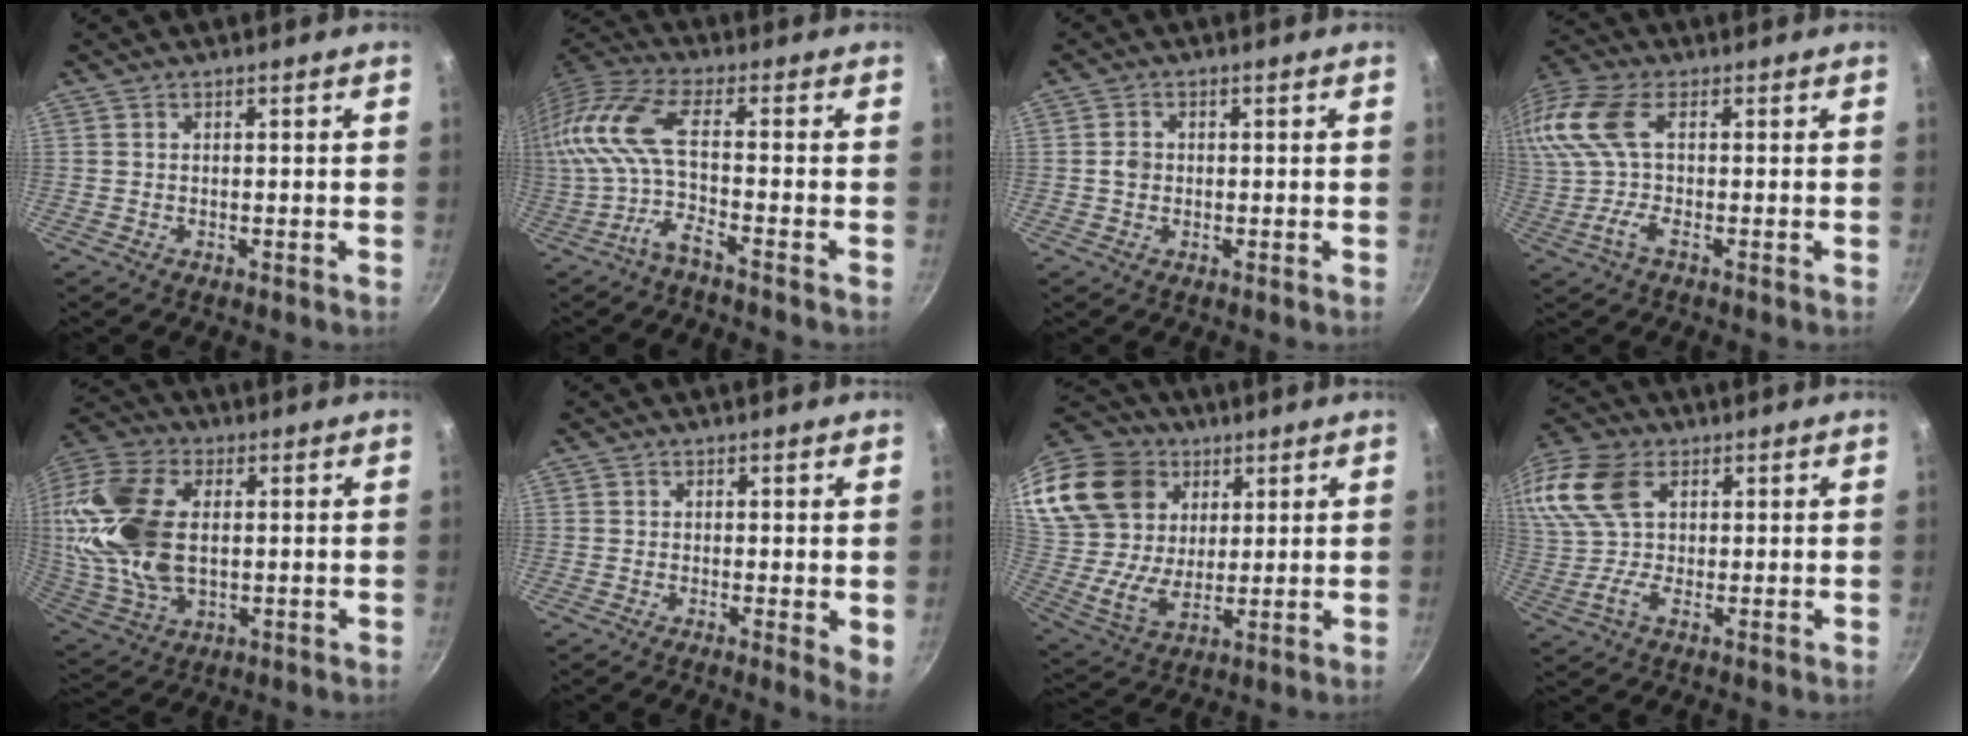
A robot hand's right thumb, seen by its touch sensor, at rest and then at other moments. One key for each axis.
{"total": 11.9, "fx": -2.8, "fy": 3.2, "fz": 11.1, "tx": -0.254, "ty": 0.013, "tz": -0.068}
{"total": 2.2, "fx": -0.1, "fy": 1.9, "fz": 1.2, "tx": -0.013, "ty": 0.007, "tz": -0.004}
{"total": 13.3, "fx": 1.7, "fy": 6.3, "fz": 11.6, "tx": -0.244, "ty": 0.017, "tz": 0.014}
{"total": 21.3, "fx": 2.4, "fy": 13.1, "fz": 16.6, "tx": -0.339, "ty": 0.003, "tz": 0.046}
{"total": 3.5, "fx": 0.1, "fy": 1.1, "fz": 3.4, "tx": -0.038, "ty": -0.013, "tz": -0.002}
{"total": 24.4, "fx": 12.4, "fy": 17.5, "fz": 11.6, "tx": -0.250, "ty": -0.011, "tz": 0.239}
{"total": 16.0, "fx": 5.0, "fy": 10.1, "fz": 11.3, "tx": -0.244, "ty": 0.029, "tz": 0.086}